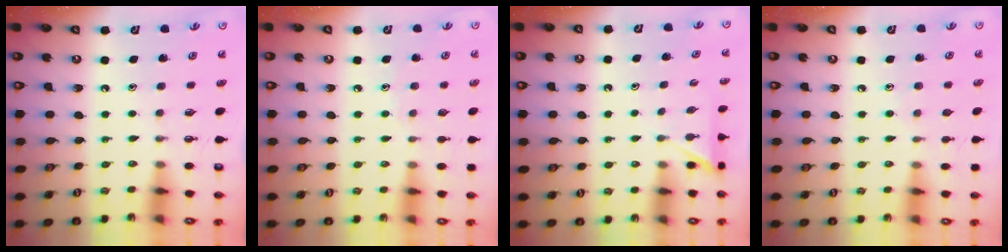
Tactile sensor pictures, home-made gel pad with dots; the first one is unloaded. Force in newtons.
{"total": 3.6, "press": 3.6, "slide": 0.3}
{"total": 2.7, "press": 2.7, "slide": 0.2}
{"total": 4.9, "press": 4.9, "slide": 0.6}